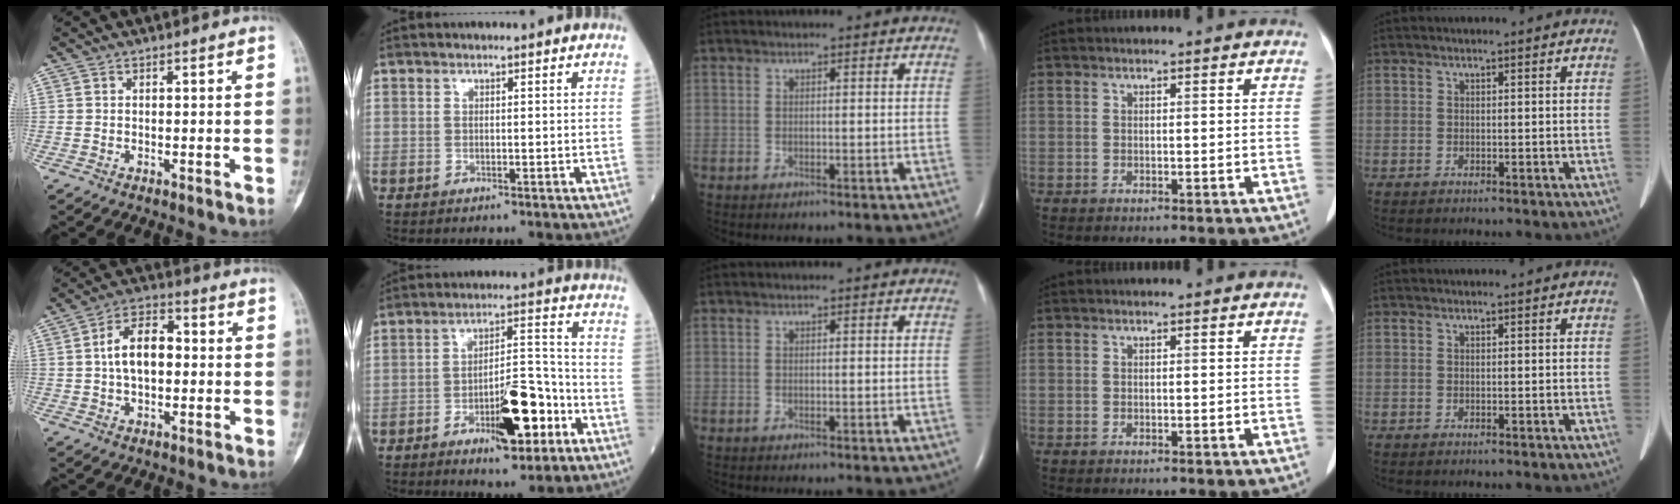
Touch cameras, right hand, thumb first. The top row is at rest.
{"thumb": {"total": 9.5, "force": [0.4, 5.6, 7.7], "torque": [-0.125, 0.023, 0.002]}, "index": {"total": 11.2, "force": [-4.9, 3.2, 9.5], "torque": [-0.150, 0.012, -0.072]}}